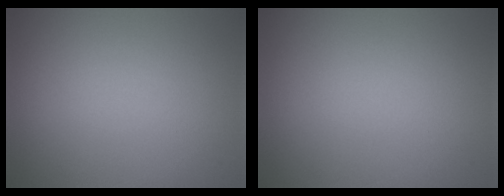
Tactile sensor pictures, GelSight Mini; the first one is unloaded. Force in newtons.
{"total": 0.0}